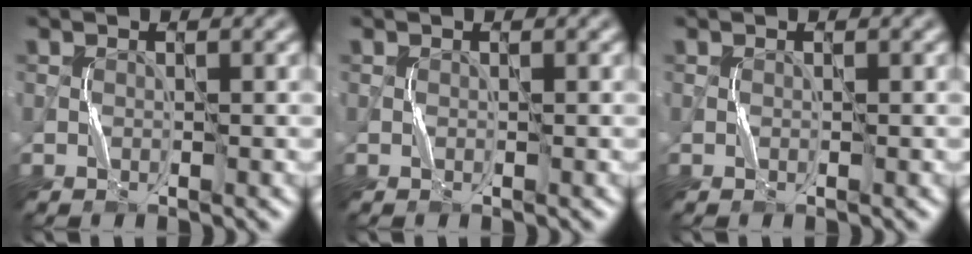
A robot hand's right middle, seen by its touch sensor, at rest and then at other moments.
{"total": 0.0}
{"total": 0.0}